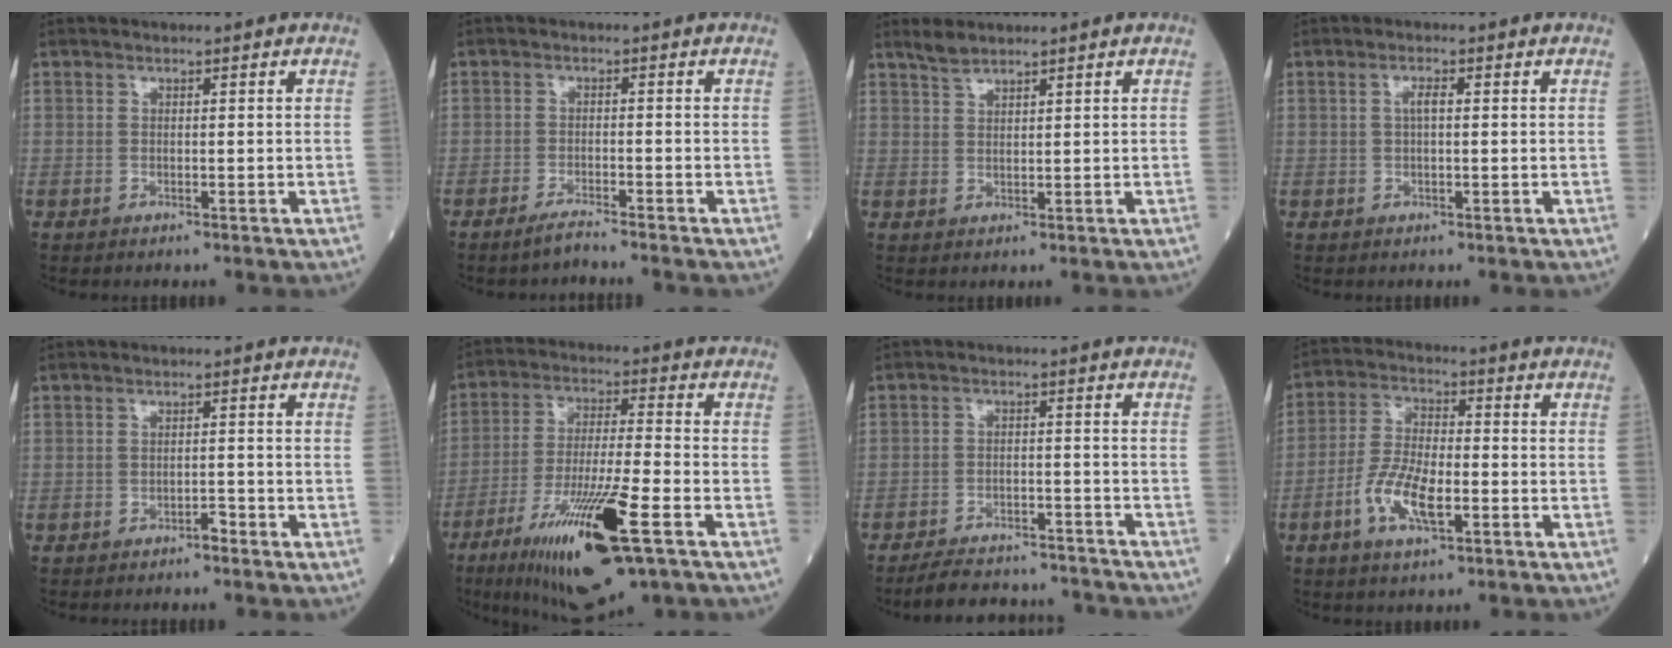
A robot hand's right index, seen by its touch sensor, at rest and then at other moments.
{"total": 2.6, "force": [-2.4, -0.5, 0.9], "torque": [-0.026, -0.006, -0.048]}
{"total": 2.1, "force": [2.0, 0.3, 0.5], "torque": [-0.015, 0.008, 0.043]}
{"total": 1.7, "force": [0.3, 0.4, 1.6], "torque": [-0.034, 0.003, 0.005]}
{"total": 1.2, "force": [-1.0, 0.2, 0.7], "torque": [-0.011, 0.001, -0.016]}
{"total": 17.5, "force": [-8.5, 1.9, 15.2], "torque": [-0.282, -0.041, -0.145]}
{"total": 11.9, "force": [-11.3, 2.4, 2.7], "torque": [-0.042, 0.011, -0.158]}
{"total": 8.6, "force": [-3.1, 2.9, 7.5], "torque": [-0.158, -0.001, -0.061]}